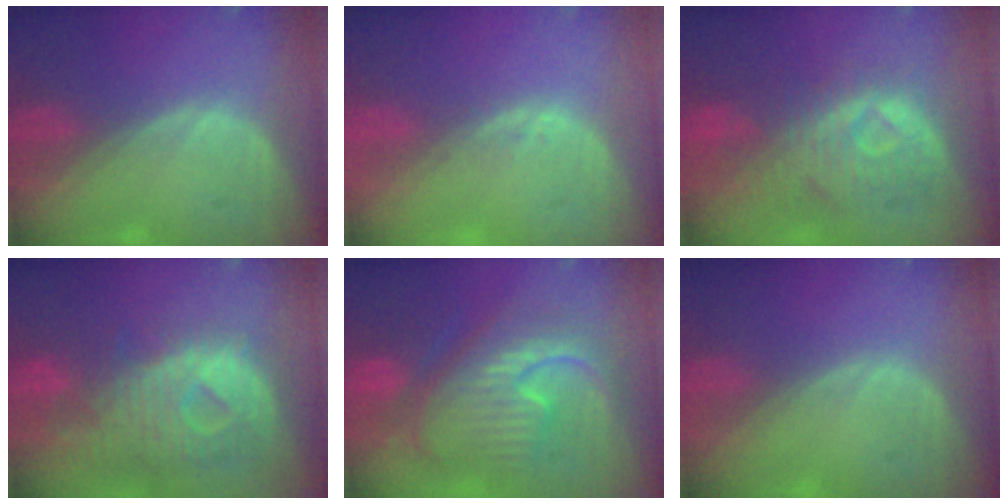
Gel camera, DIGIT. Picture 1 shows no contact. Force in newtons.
{"total": 1.0, "press": 1.0, "slide": 0.2}
{"total": 9.6, "press": 9.2, "slide": 3.0}
{"total": 12.4, "press": 10.7, "slide": 6.3}
{"total": 12.4, "press": 12.3, "slide": 1.4}
{"total": 0.0}